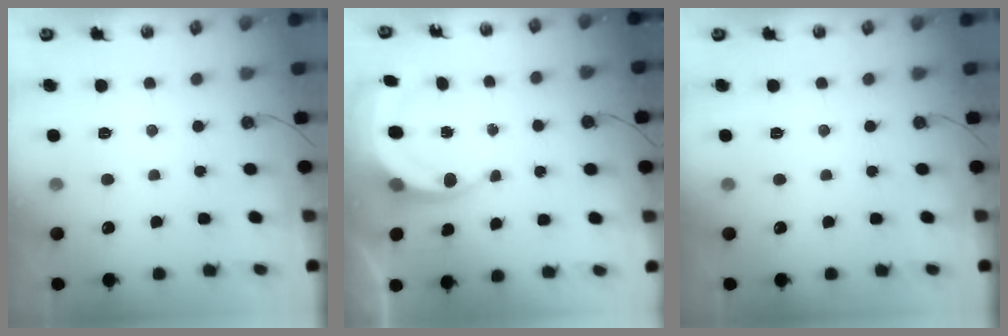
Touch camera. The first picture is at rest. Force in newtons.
{"total": 5.3, "press": 5.3, "slide": 0.5}
{"total": 0.0}